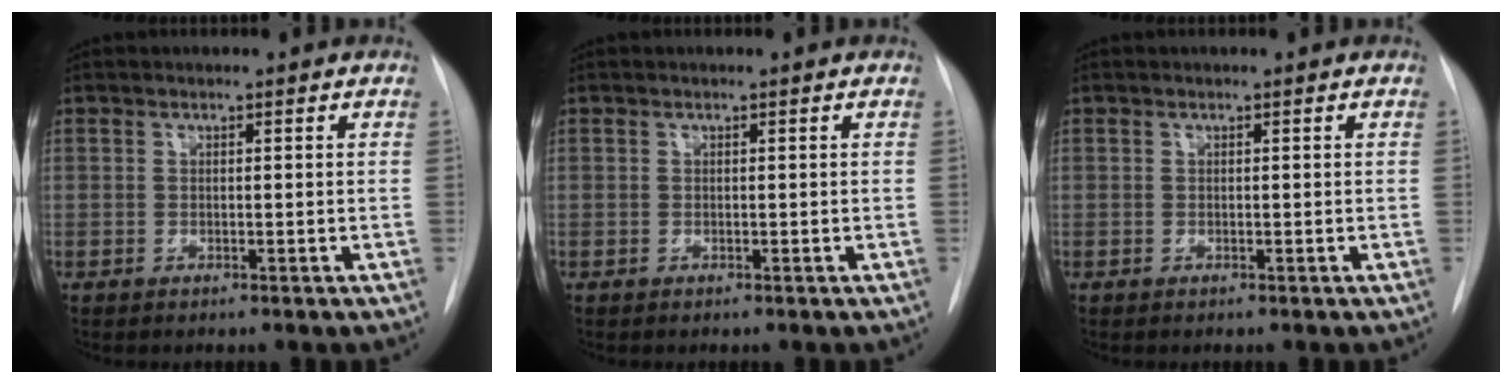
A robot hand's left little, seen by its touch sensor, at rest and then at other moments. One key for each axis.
{"total": 0.0}
{"total": 0.0}